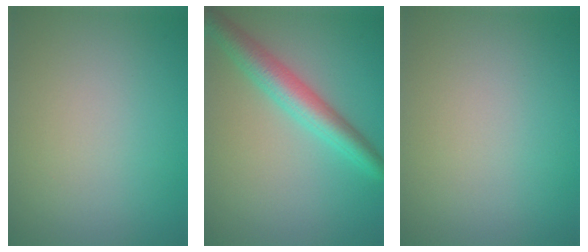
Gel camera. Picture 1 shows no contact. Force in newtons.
{"total": 4.7, "press": 4.7, "slide": 0.2}
{"total": 0.0}